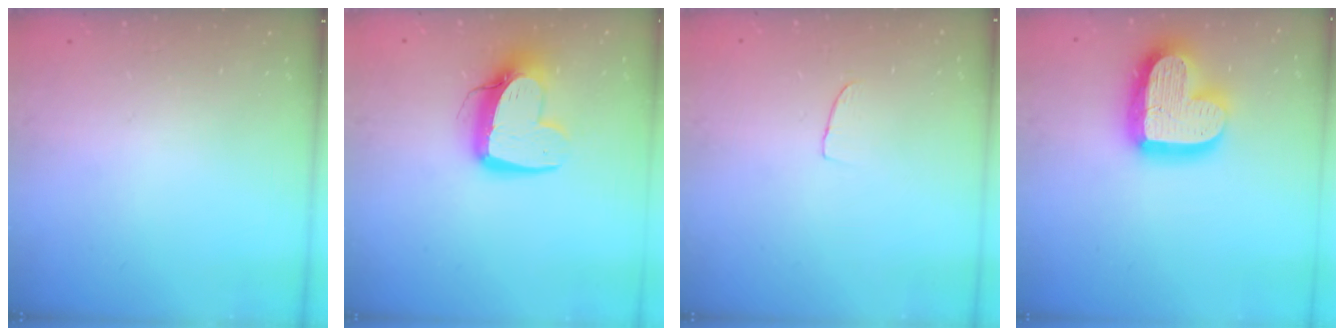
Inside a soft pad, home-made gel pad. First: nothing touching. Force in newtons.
{"total": 13.0, "press": 12.9, "slide": 1.2}
{"total": 2.5, "press": 2.5, "slide": 0.1}
{"total": 20.7, "press": 20.7, "slide": 1.7}